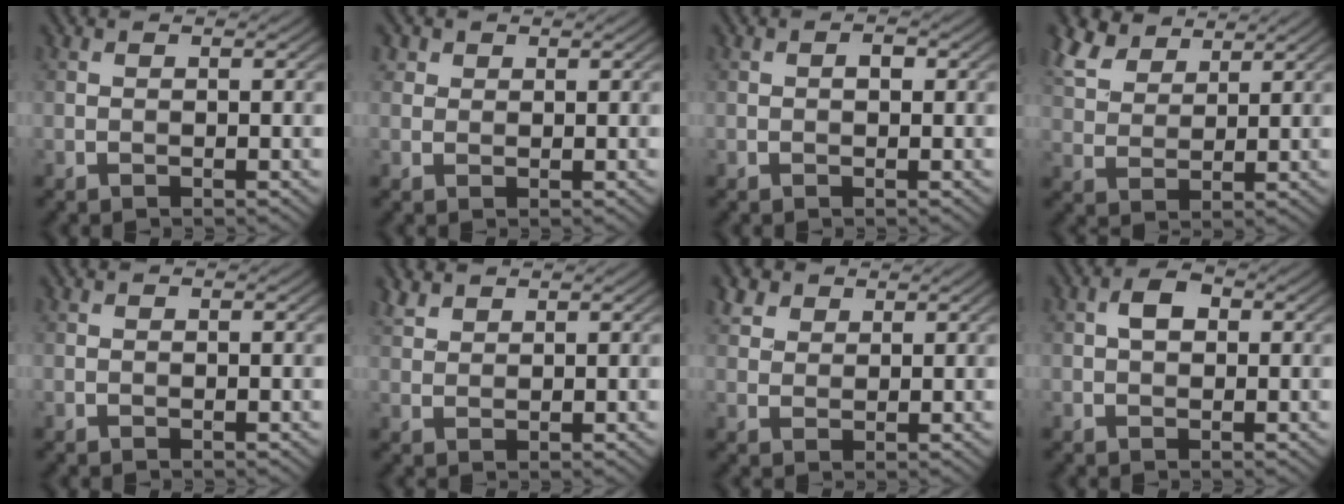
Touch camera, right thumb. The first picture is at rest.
{"total": 1.8, "force": [1.1, 1.3, 0.5], "torque": [-0.013, -0.002, 0.022]}
{"total": 1.0, "force": [0.0, 0.6, 0.8], "torque": [-0.011, 0.002, -0.002]}
{"total": 6.6, "force": [4.9, 3.1, 3.2], "torque": [-0.085, 0.015, 0.106]}
{"total": 0.0}
{"total": 2.4, "force": [2.0, 0.9, 0.9], "torque": [-0.025, 0.007, 0.049]}
{"total": 3.1, "force": [2.1, 2.0, 1.2], "torque": [-0.035, 0.009, 0.046]}
{"total": 2.5, "force": [0.4, 1.7, 1.9], "torque": [-0.036, 0.007, 0.003]}